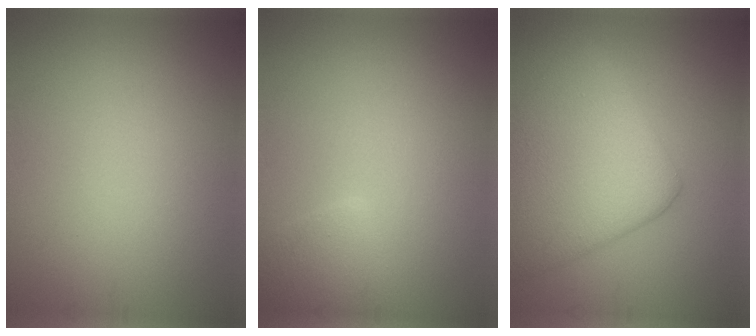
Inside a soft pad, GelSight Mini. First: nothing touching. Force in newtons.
{"total": 2.6, "press": 2.6, "slide": 0.2}
{"total": 9.8, "press": 9.8, "slide": 0.4}